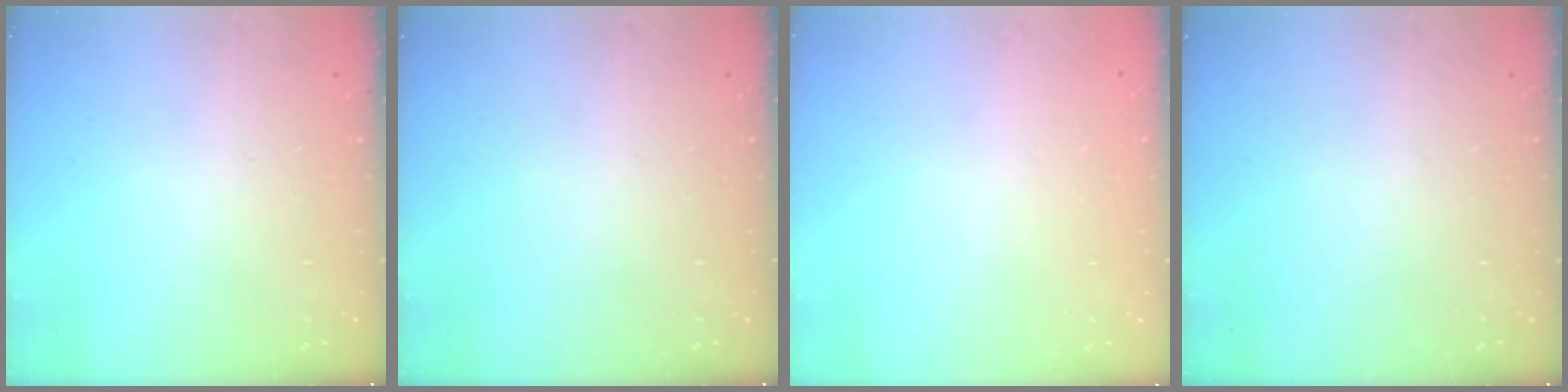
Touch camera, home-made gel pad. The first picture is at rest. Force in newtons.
{"total": 0.0}
{"total": 0.0}
{"total": 0.0}